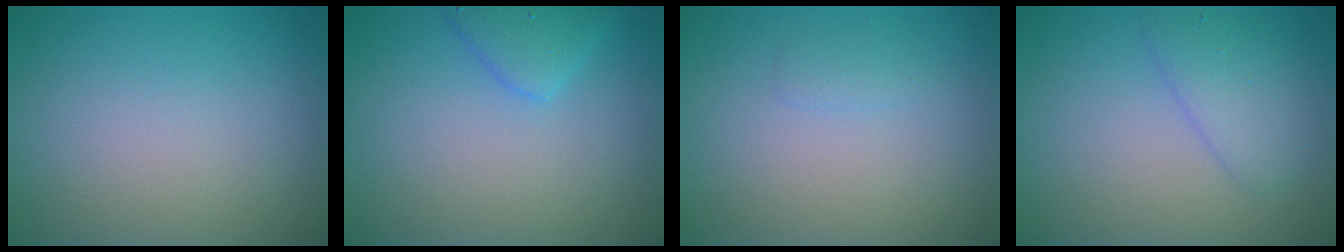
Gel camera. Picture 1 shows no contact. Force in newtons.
{"total": 2.5, "press": 2.5, "slide": 0.2}
{"total": 0.7, "press": 0.7, "slide": 0.0}
{"total": 2.7, "press": 2.7, "slide": 0.1}